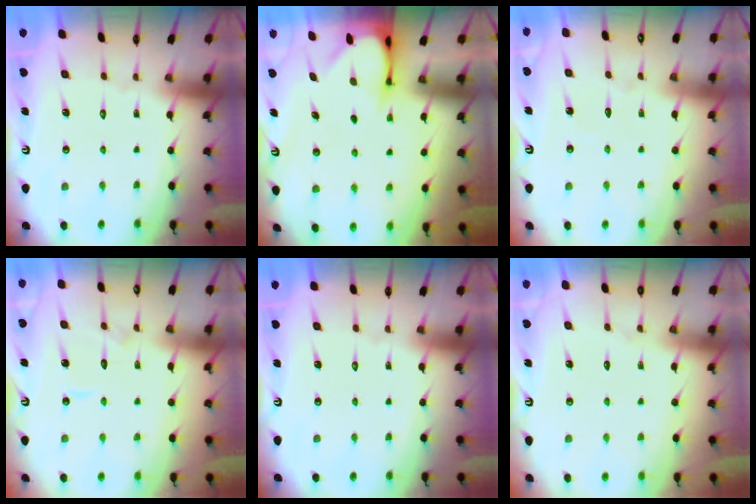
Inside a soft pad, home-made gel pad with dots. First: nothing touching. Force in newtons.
{"total": 3.4, "press": 3.4, "slide": 0.3}
{"total": 3.1, "press": 3.1, "slide": 0.3}
{"total": 5.2, "press": 5.2, "slide": 0.5}
{"total": 0.0}
{"total": 3.5, "press": 3.5, "slide": 0.5}